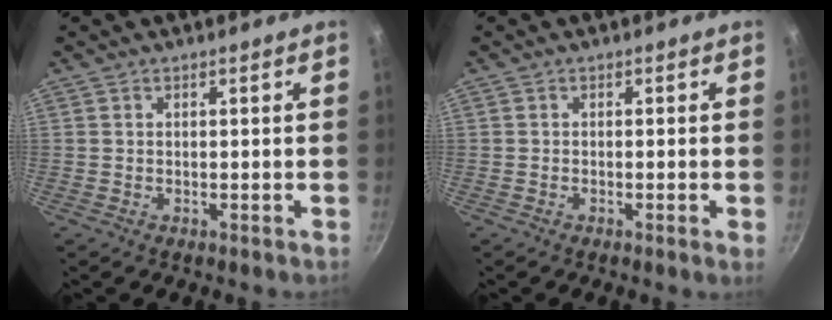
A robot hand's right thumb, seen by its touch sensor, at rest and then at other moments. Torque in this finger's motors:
{"motor_torque": [-0.20, 0.11, -0.07, -0.09, 0.06]}